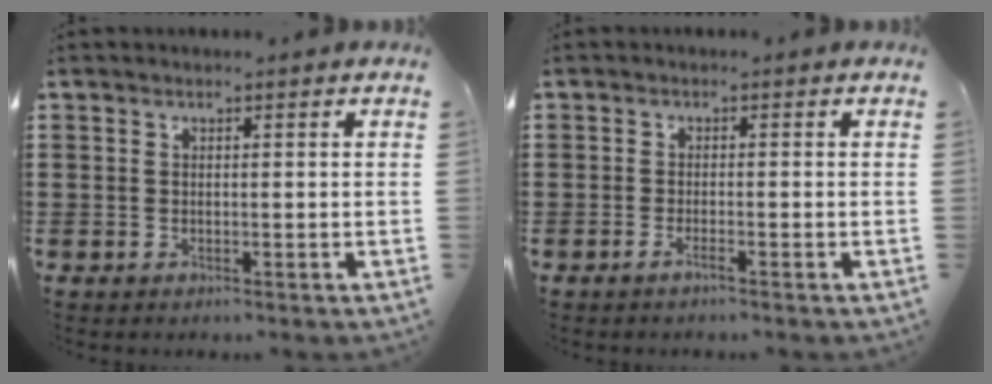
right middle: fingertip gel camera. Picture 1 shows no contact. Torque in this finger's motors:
{"motor_torque": [-0.66, 0.71, -0.02, -0.01]}